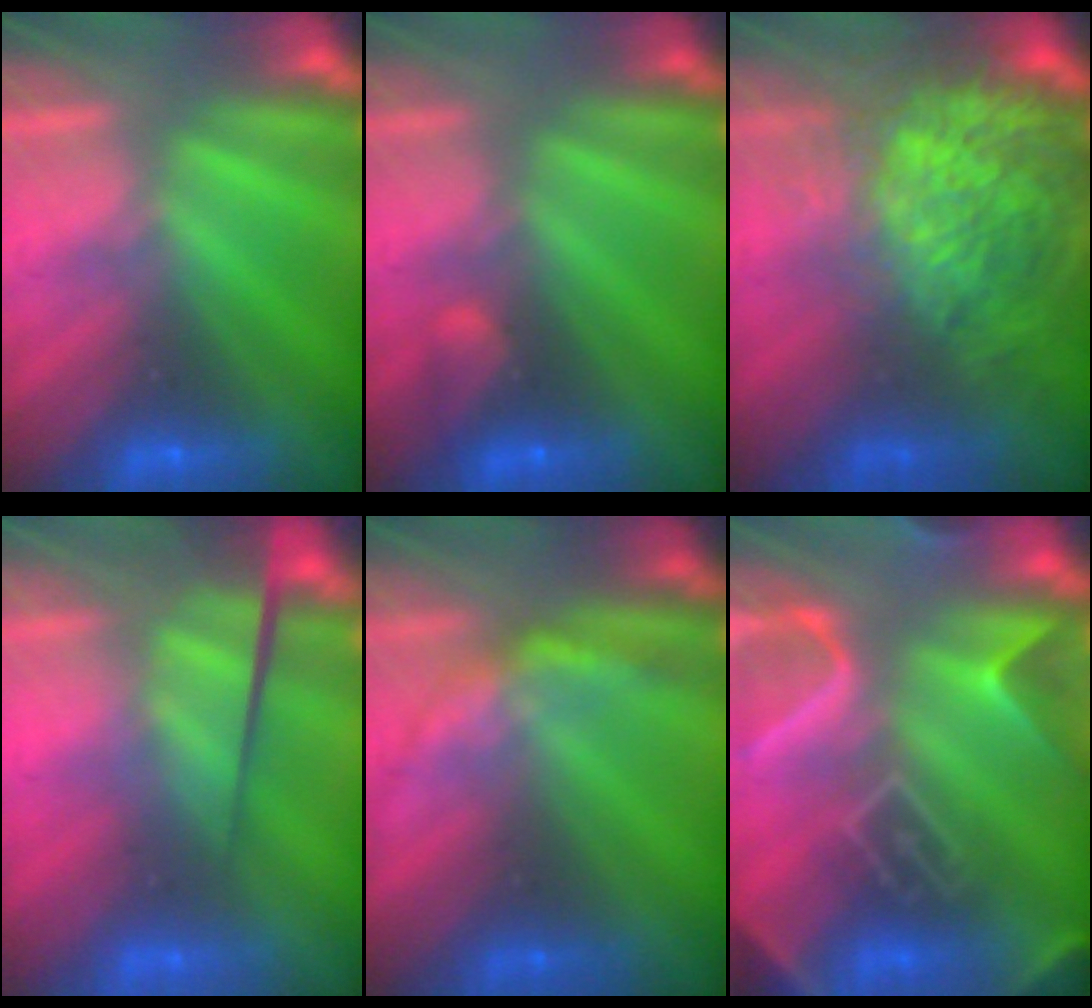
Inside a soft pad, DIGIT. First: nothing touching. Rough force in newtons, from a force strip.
{"total": 2.1}
{"total": 9.1}
{"total": 3.8}
{"total": 2.2}
{"total": 9.7}